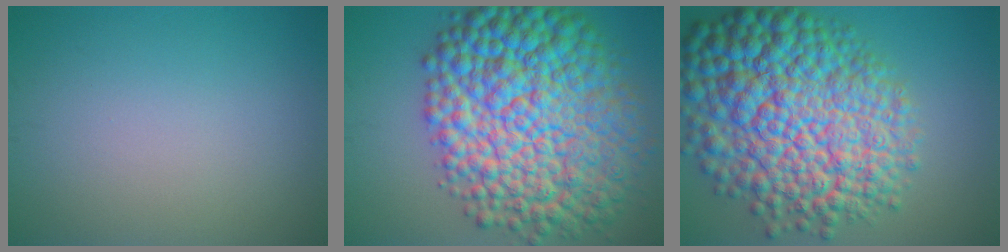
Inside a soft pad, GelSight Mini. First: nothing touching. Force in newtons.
{"total": 16.3, "press": 16.3, "slide": 0.0}
{"total": 15.3, "press": 15.2, "slide": 0.3}